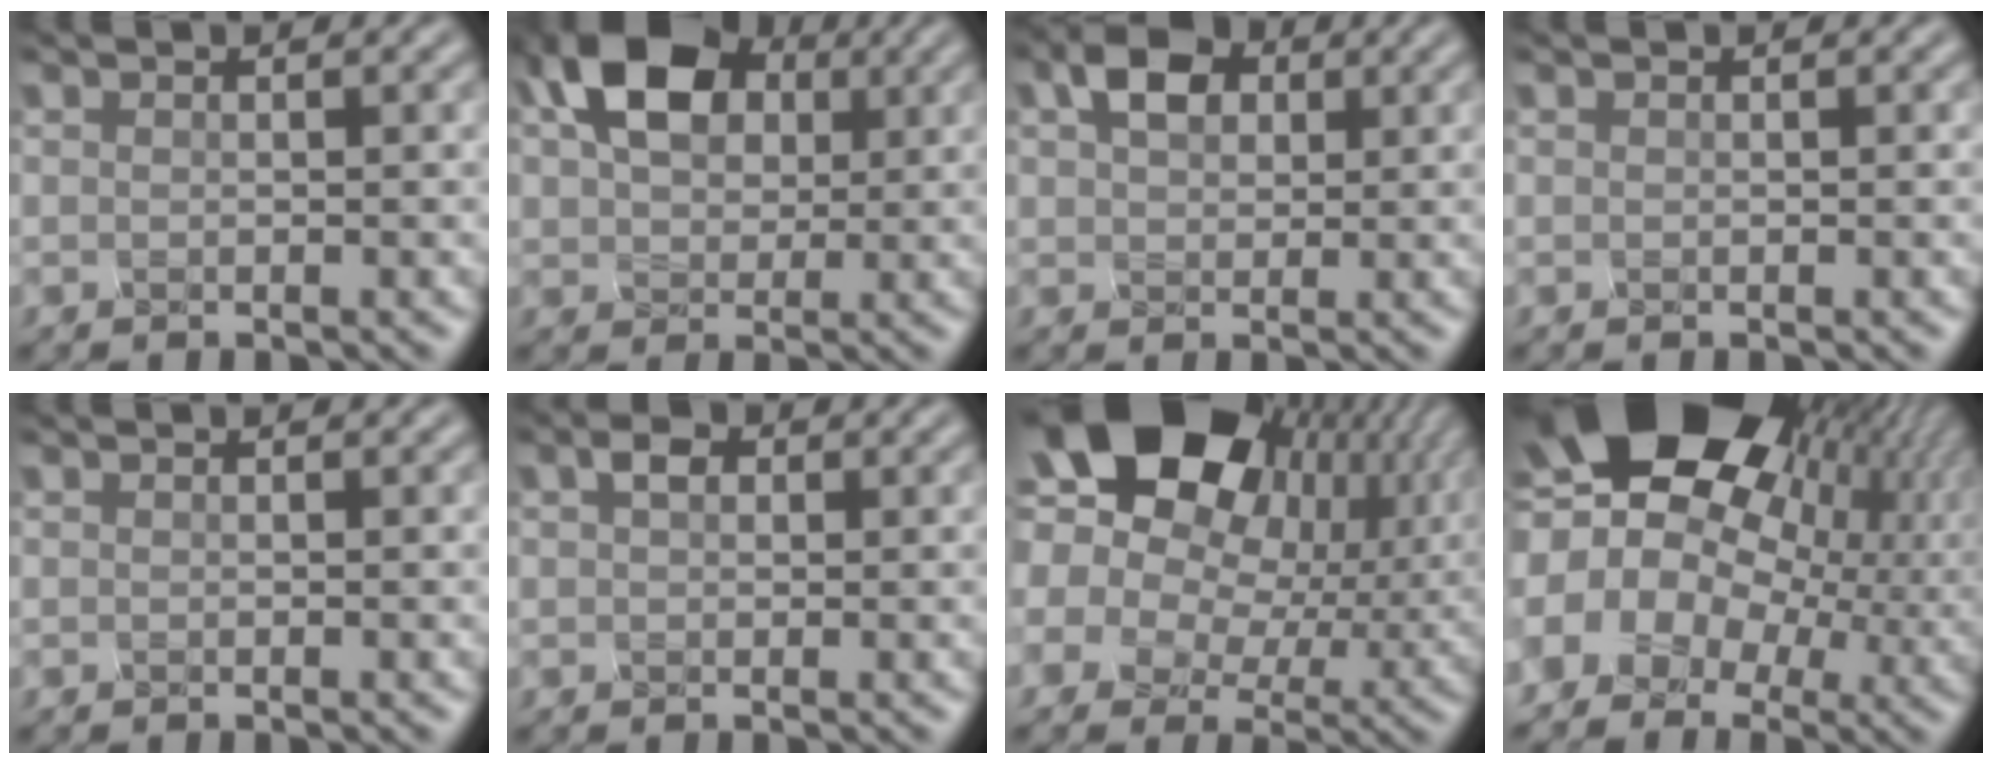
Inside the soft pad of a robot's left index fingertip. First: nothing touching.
{"total": 6.1, "force": [2.9, 4.2, 3.3], "torque": [-0.093, 0.015, 0.072]}
{"total": 1.4, "force": [1.1, 0.9, 0.1], "torque": [-0.023, 0.002, 0.047]}
{"total": 0.0}
{"total": 0.0}
{"total": 0.9, "force": [0.0, -0.6, -0.6], "torque": [-0.009, -0.003, 0.029]}
{"total": 16.0, "force": [5.4, 11.4, 10.0], "torque": [-0.213, 0.023, 0.118]}
{"total": 15.1, "force": [2.0, 11.1, 10.0], "torque": [-0.198, 0.012, 0.072]}